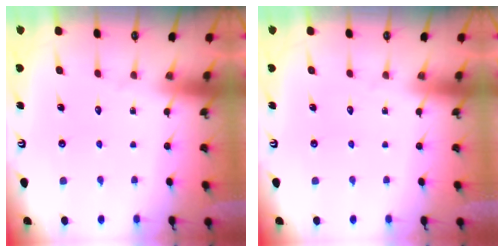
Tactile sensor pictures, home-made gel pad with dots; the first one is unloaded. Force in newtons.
{"total": 0.0}